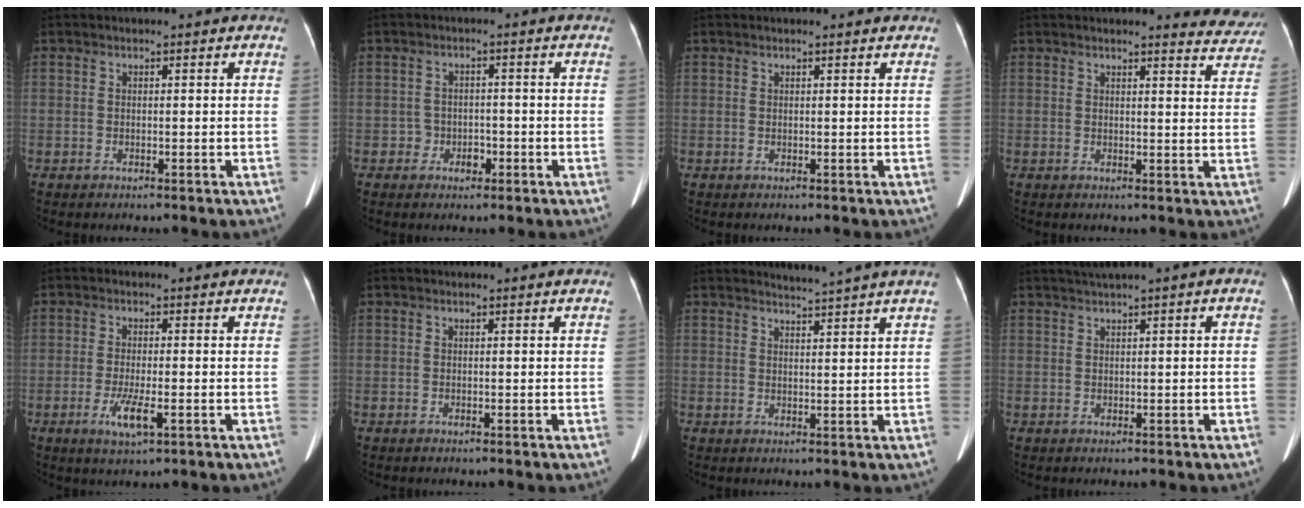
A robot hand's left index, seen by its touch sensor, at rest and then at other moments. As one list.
[{"total": 2.3, "force": [-1.2, 1.9, 0.5], "torque": [-0.006, 0.006, -0.018]}, {"total": 2.0, "force": [1.9, 0.2, 0.7], "torque": [-0.015, 0.009, 0.018]}, {"total": 6.2, "force": [6.2, 0.8, 0.5], "torque": [0.006, -0.029, 0.043]}, {"total": 4.2, "force": [-1.7, 0.7, 3.8], "torque": [-0.080, -0.010, -0.028]}, {"total": 0.0}, {"total": 3.6, "force": [3.2, -1.5, 0.6], "torque": [-0.015, -0.011, 0.046]}, {"total": 3.7, "force": [2.5, -0.9, 2.5], "torque": [-0.048, 0.011, 0.048]}]